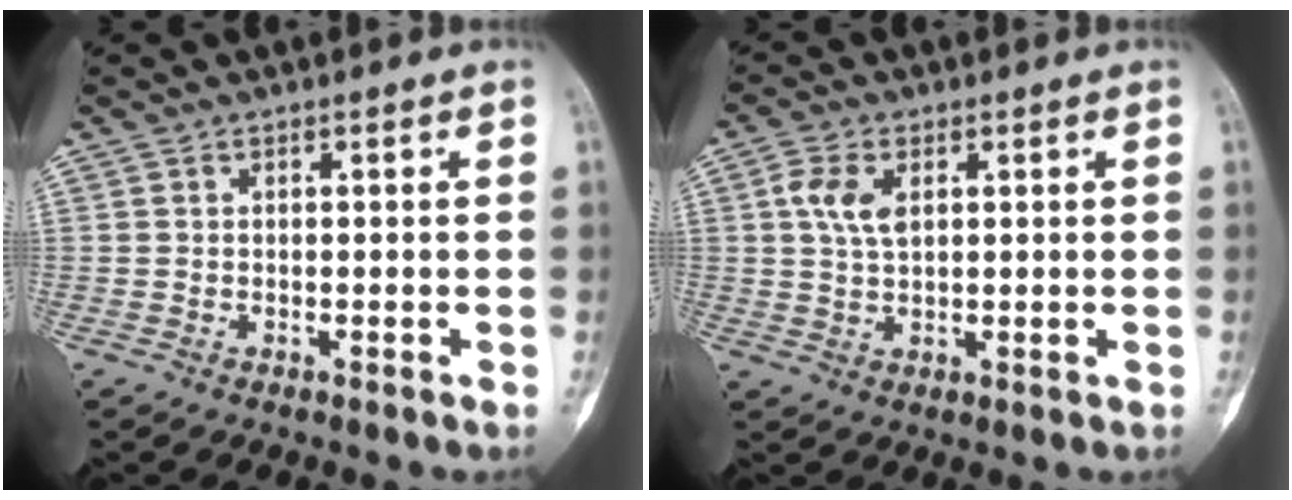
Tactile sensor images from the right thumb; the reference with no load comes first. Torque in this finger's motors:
{"motor_torque": [0.79, 0.53, 0.53, 0.42, 0.12]}